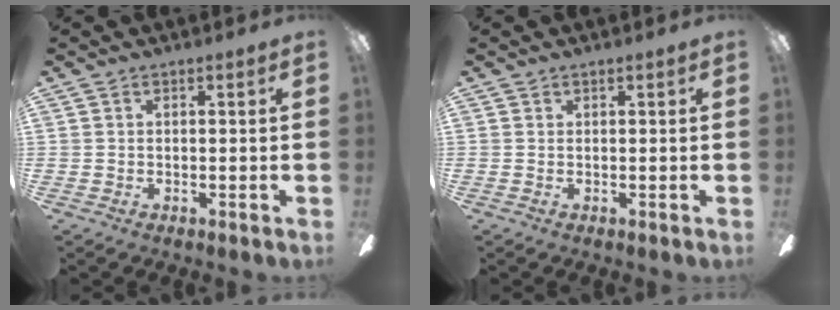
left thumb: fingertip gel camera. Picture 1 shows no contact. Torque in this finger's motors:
{"motor_torque": [0.00, 0.00, -0.02, 0.02, 0.00]}